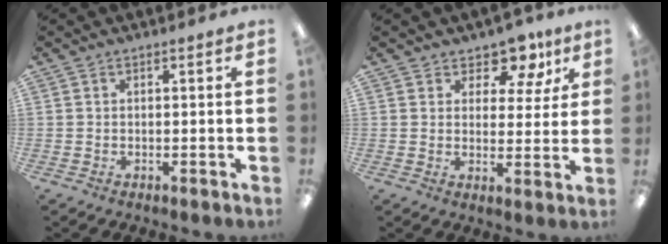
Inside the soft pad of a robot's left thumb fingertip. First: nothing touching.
{"total": 8.6, "force": [6.7, 4.6, 3.0], "torque": [-0.041, -0.045, 0.120]}